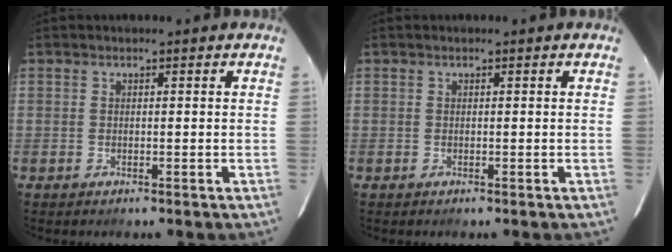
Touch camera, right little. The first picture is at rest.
{"total": 0.0}